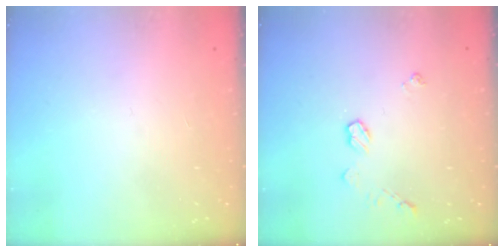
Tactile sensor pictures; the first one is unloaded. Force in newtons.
{"total": 5.5, "press": 5.4, "slide": 0.6}